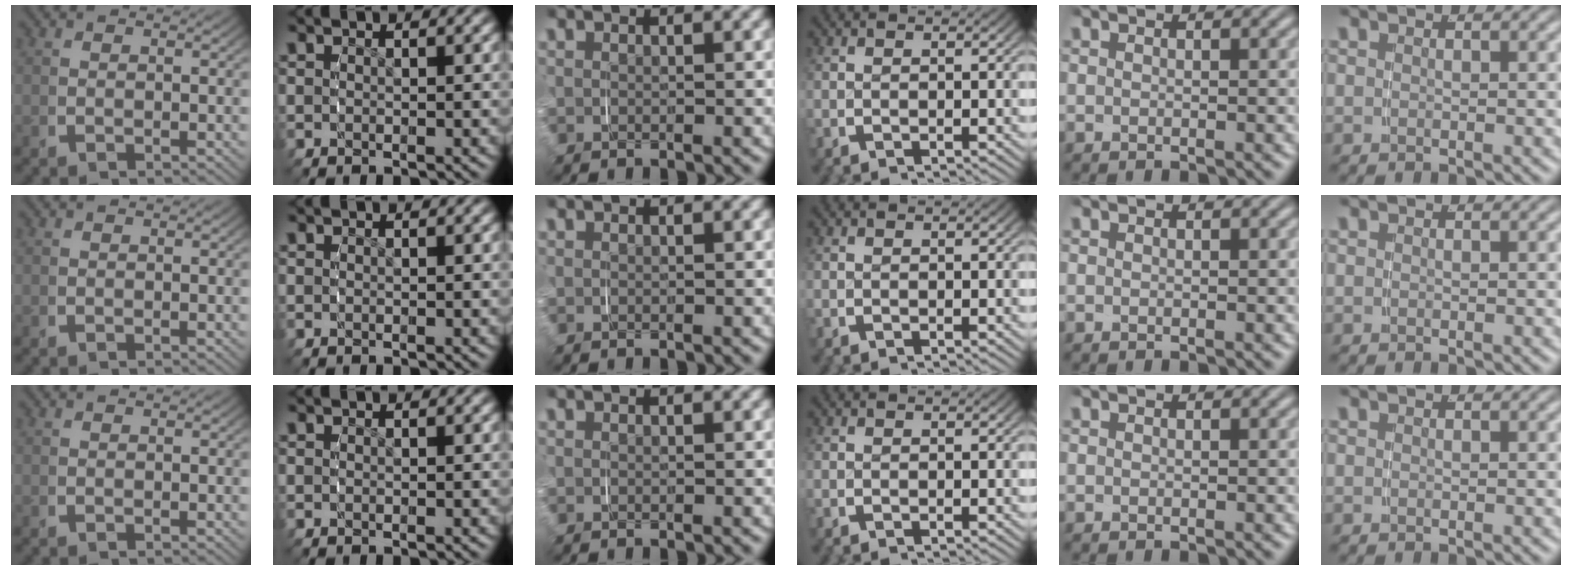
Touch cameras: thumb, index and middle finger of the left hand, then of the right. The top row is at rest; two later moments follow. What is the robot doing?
{"motion": "grasp_and_lifting", "object": "jewelry box"}